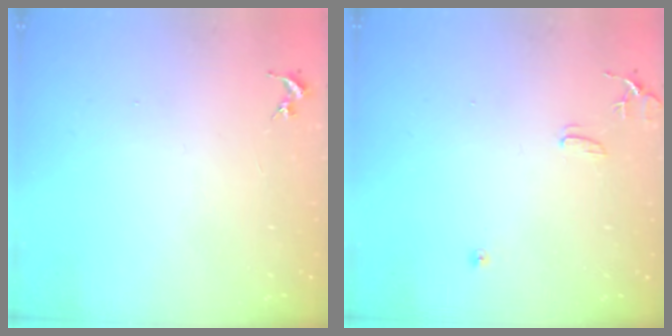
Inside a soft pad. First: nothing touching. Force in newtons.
{"total": 8.5, "press": 8.5, "slide": 0.8}